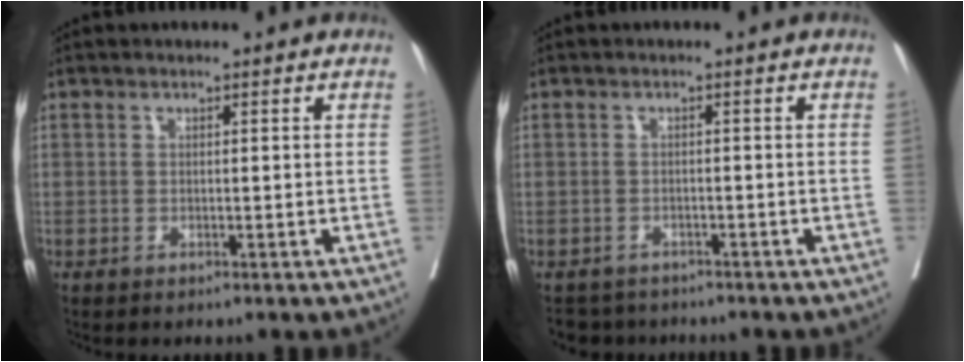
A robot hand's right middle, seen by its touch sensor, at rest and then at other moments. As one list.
[{"total": 3.7, "force": [-3.3, 1.6, -0.4], "torque": [0.009, -0.003, -0.054]}]